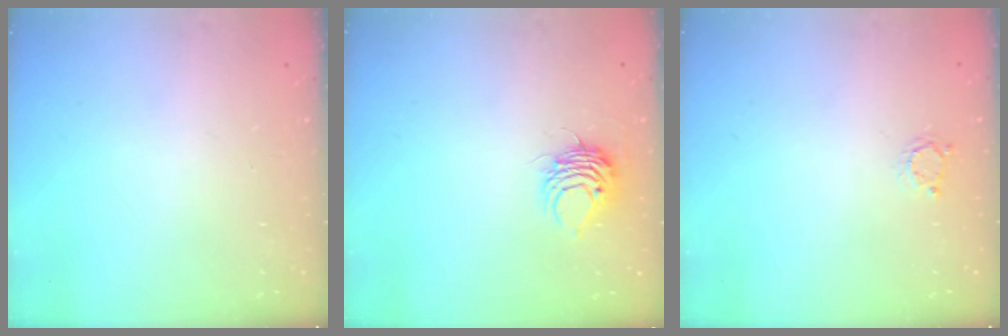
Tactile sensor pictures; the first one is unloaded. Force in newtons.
{"total": 7.4, "press": 7.4, "slide": 0.3}
{"total": 2.5, "press": 2.5, "slide": 0.4}